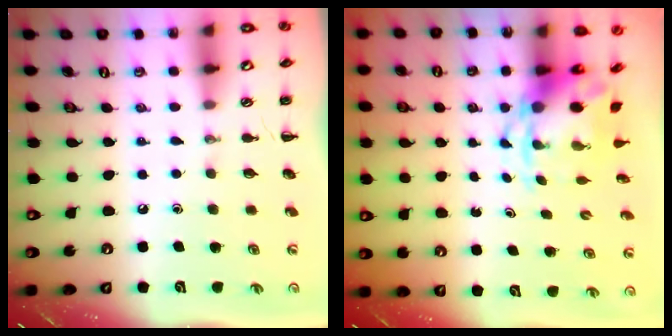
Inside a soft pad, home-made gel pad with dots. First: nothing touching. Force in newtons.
{"total": 3.8, "press": 3.7, "slide": 0.8}